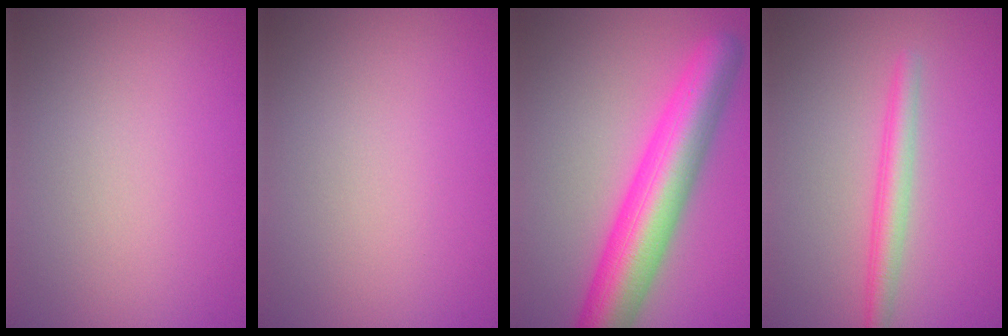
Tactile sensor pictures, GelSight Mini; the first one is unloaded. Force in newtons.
{"total": 0.0}
{"total": 8.9, "press": 8.9, "slide": 0.3}
{"total": 2.6, "press": 2.6, "slide": 0.2}